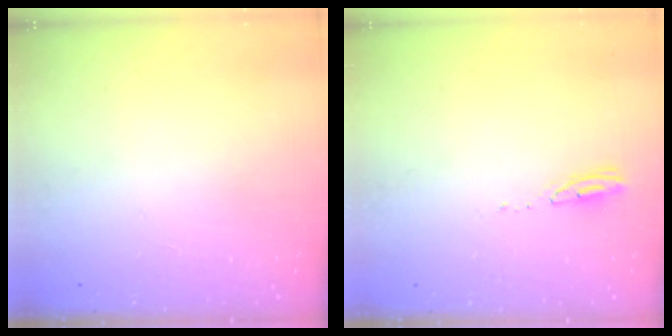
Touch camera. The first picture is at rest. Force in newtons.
{"total": 3.2, "press": 3.2, "slide": 0.2}